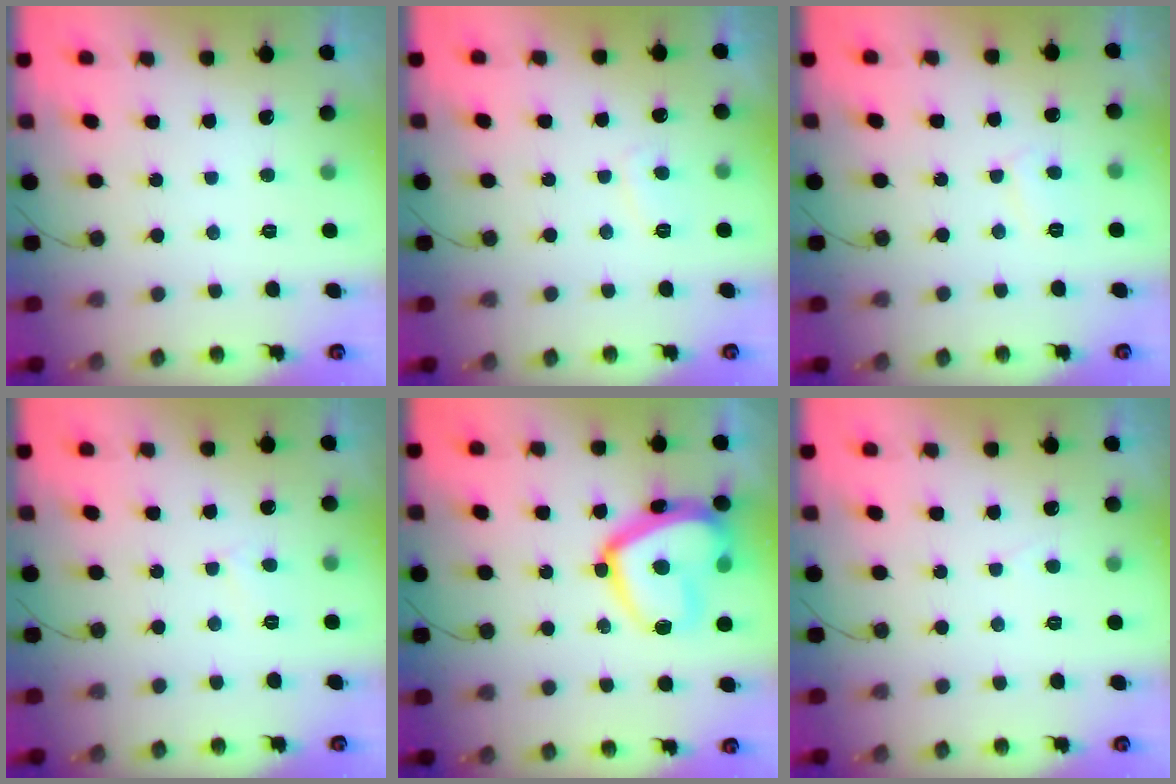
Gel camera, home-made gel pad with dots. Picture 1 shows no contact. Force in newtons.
{"total": 2.7, "press": 2.6, "slide": 0.7}
{"total": 4.6, "press": 4.6, "slide": 0.4}
{"total": 2.0, "press": 2.0, "slide": 0.2}
{"total": 18.4, "press": 18.3, "slide": 1.7}
{"total": 1.9, "press": 1.9, "slide": 0.2}